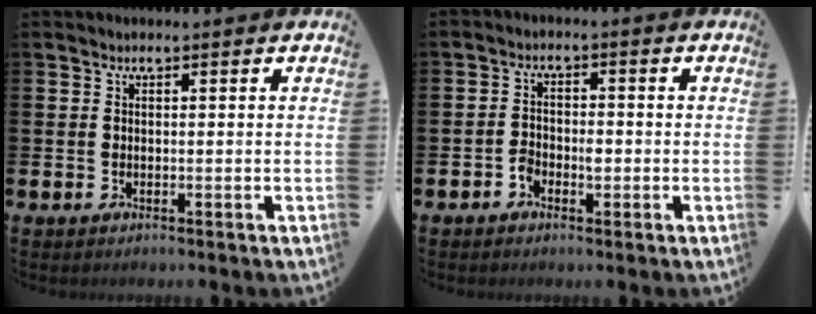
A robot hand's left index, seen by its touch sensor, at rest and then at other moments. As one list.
[{"total": 2.1, "force": [-1.0, 1.4, 1.2], "torque": [-0.016, 0.001, -0.022]}]